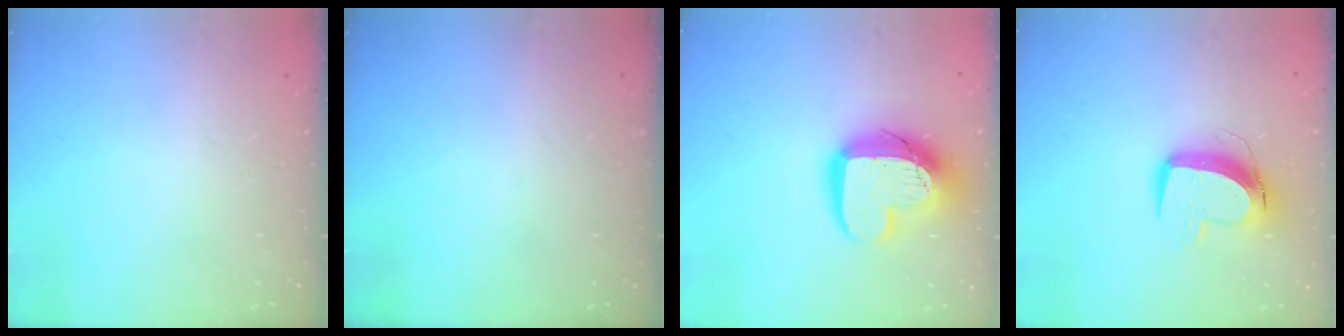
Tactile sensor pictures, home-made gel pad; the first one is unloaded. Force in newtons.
{"total": 0.0}
{"total": 16.1, "press": 16.1, "slide": 1.1}
{"total": 11.1, "press": 11.0, "slide": 1.3}